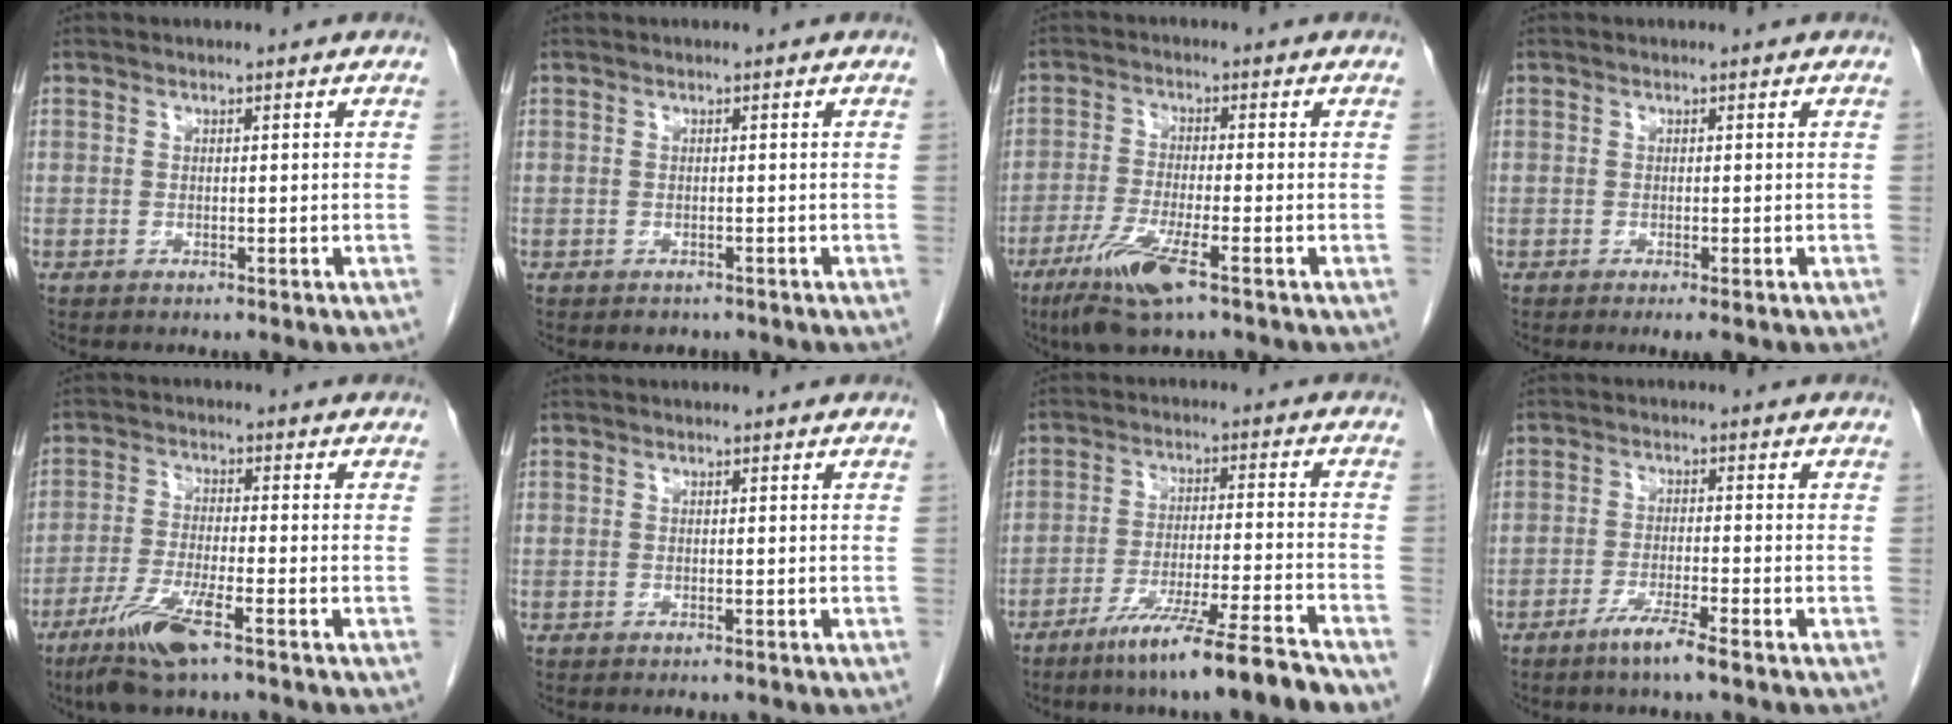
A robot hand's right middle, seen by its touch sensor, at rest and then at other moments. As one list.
[{"total": 1.4, "force": [-1.1, 0.8, 0.2], "torque": [-0.008, -0.001, -0.012]}, {"total": 8.3, "force": [-4.8, 0.6, 6.7], "torque": [-0.140, -0.021, -0.088]}, {"total": 2.0, "force": [-1.3, 0.2, 1.5], "torque": [-0.020, -0.007, -0.018]}, {"total": 8.4, "force": [-5.2, 0.8, 6.6], "torque": [-0.137, -0.019, -0.096]}, {"total": 0.8, "force": [-0.7, 0.2, 0.3], "torque": [-0.009, -0.003, -0.006]}, {"total": 11.8, "force": [-8.6, -1.2, 8.0], "torque": [-0.131, -0.032, -0.145]}, {"total": 4.2, "force": [-2.9, -0.4, 3.0], "torque": [-0.061, -0.009, -0.059]}]